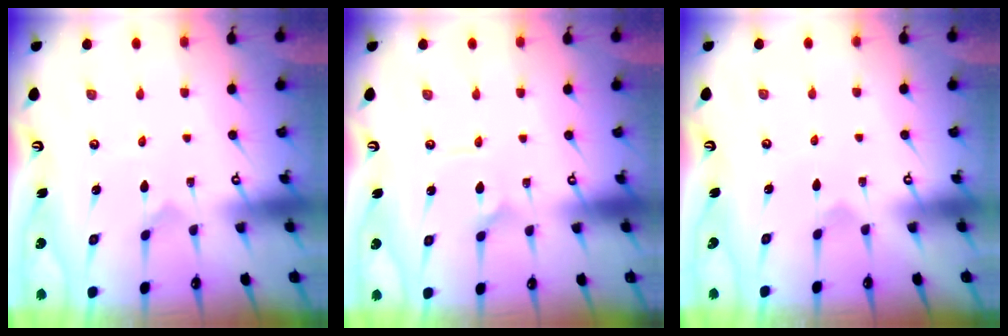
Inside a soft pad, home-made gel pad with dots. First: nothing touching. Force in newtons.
{"total": 2.1, "press": 2.1, "slide": 0.1}
{"total": 2.5, "press": 2.5, "slide": 0.1}